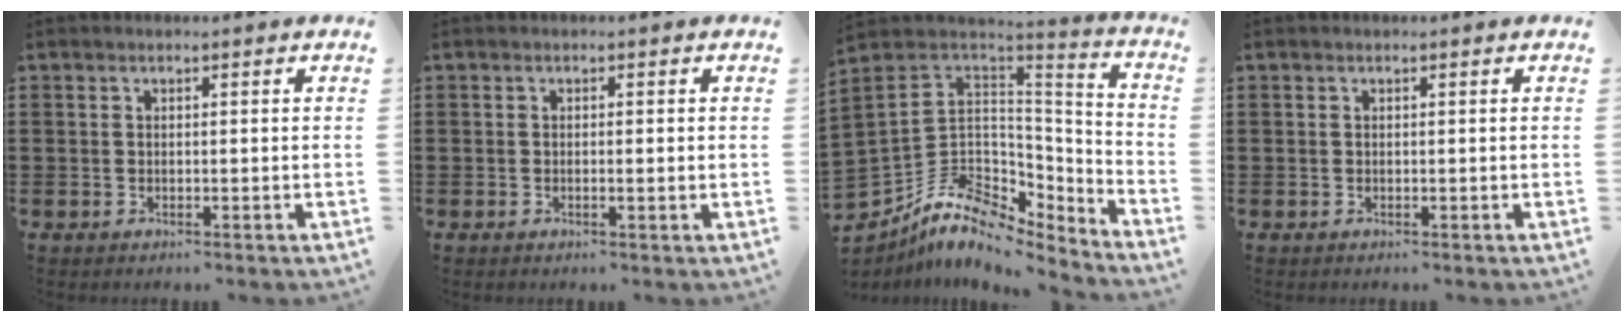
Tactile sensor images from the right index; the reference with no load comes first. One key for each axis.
{"total": 0.7, "fx": -0.1, "fy": 0.0, "fz": 0.7, "tx": -0.013, "ty": -0.004, "tz": -0.002}
{"total": 9.8, "fx": -5.8, "fy": 6.4, "fz": 4.6, "tx": -0.112, "ty": -0.003, "tz": -0.107}
{"total": 0.0}